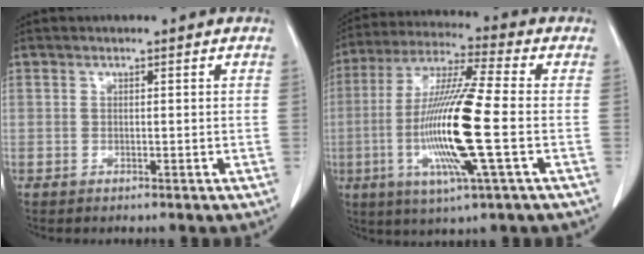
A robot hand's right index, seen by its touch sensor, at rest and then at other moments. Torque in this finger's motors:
{"motor_torque": [2.14, 0.00, 1.05, 0.21]}